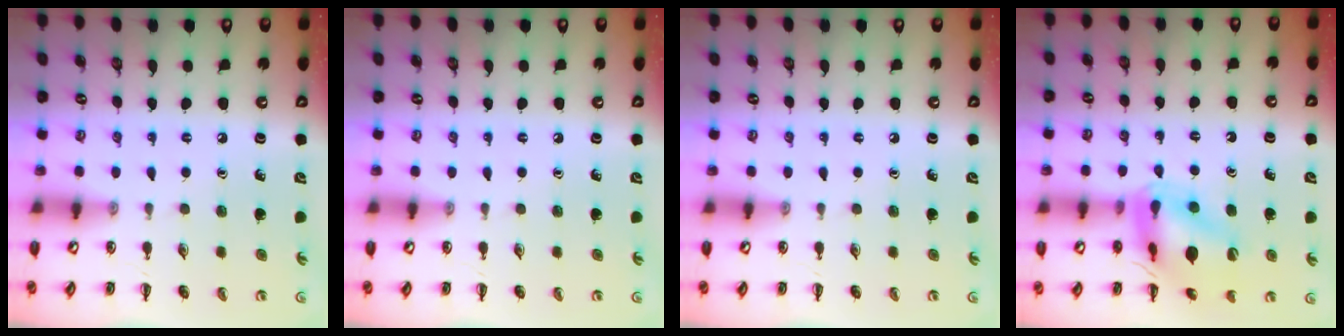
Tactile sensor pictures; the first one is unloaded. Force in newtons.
{"total": 0.0}
{"total": 0.0}
{"total": 14.9, "press": 14.8, "slide": 1.7}